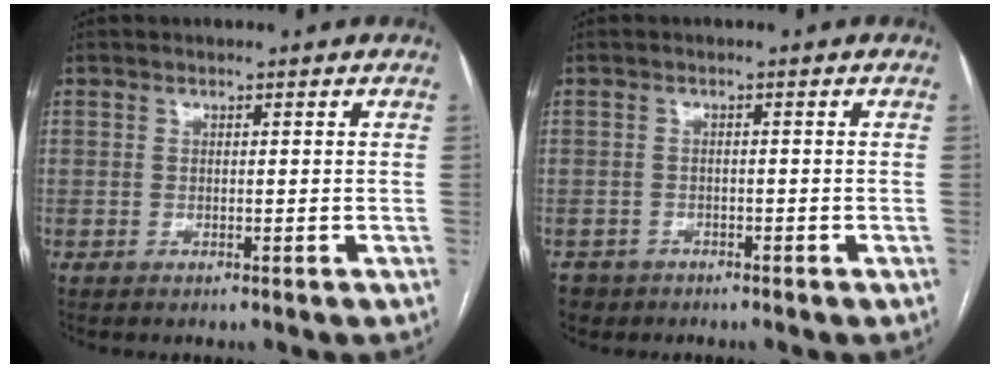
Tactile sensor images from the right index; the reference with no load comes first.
{"total": 2.9, "force": [-2.1, 2.1, -0.1], "torque": [0.001, 0.004, -0.037]}